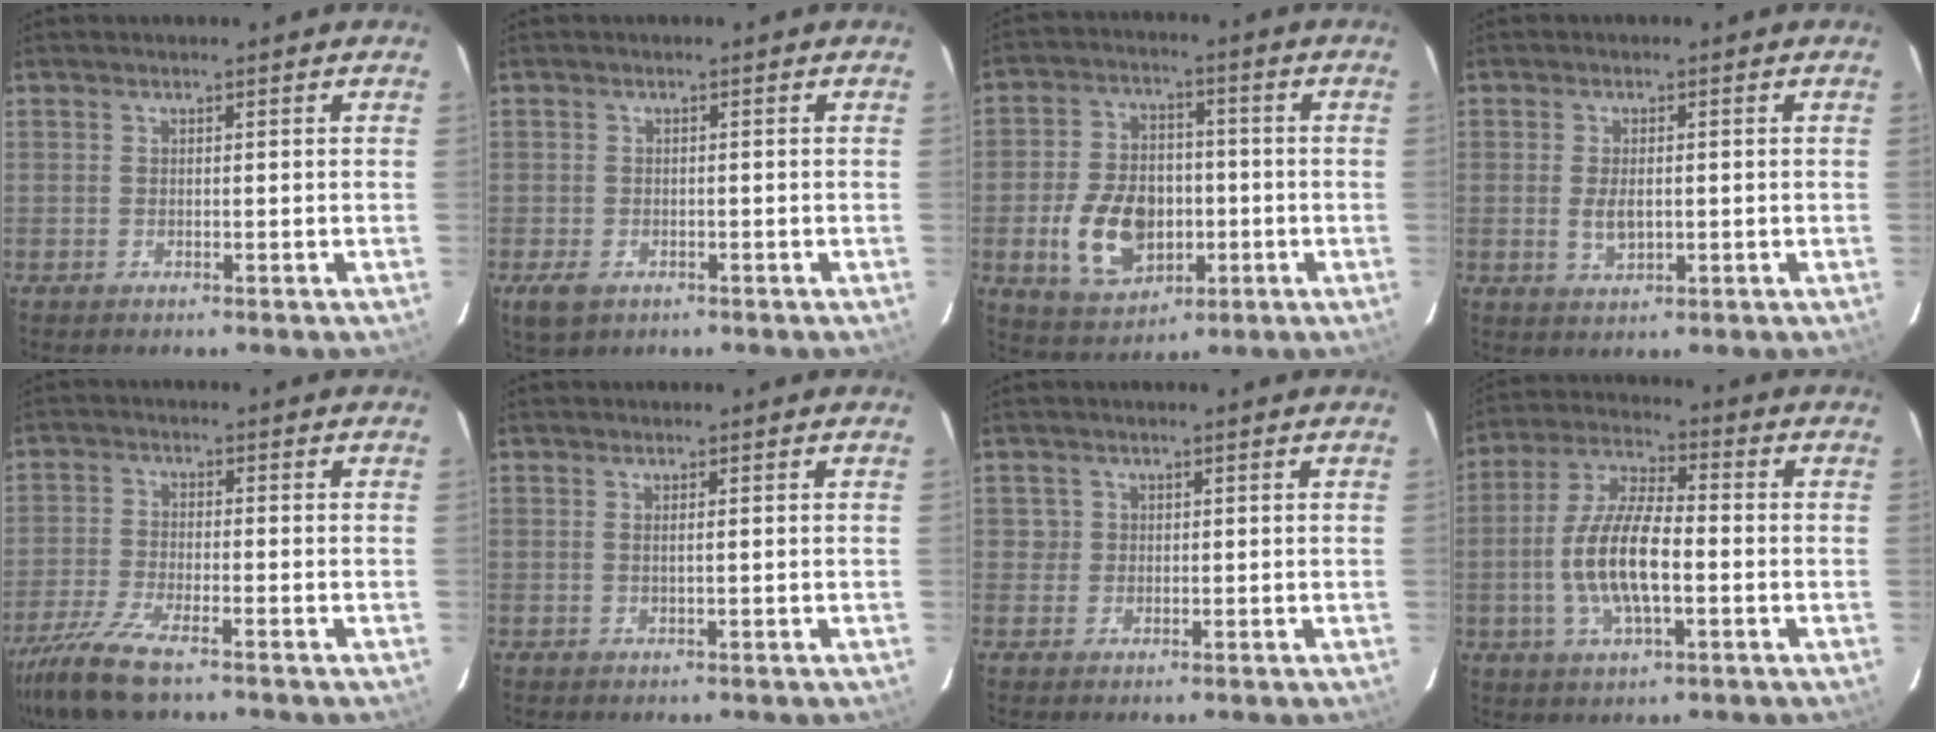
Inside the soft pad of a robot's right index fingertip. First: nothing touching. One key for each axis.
{"total": 4.0, "fx": -1.9, "fy": 2.9, "fz": 2.0, "tx": -0.043, "ty": -0.007, "tz": -0.027}
{"total": 13.8, "fx": -3.4, "fy": 9.4, "fz": 9.6, "tx": -0.207, "ty": 0.006, "tz": -0.042}
{"total": 3.8, "fx": -0.4, "fy": 2.1, "fz": 3.2, "tx": -0.061, "ty": -0.006, "tz": -0.003}
{"total": 10.8, "fx": -8.2, "fy": 2.1, "fz": 6.7, "tx": -0.161, "ty": -0.035, "tz": -0.159}
{"total": 0.9, "fx": 0.1, "fy": -0.3, "fz": 0.8, "tx": -0.016, "ty": 0.001, "tz": 0.001}
{"total": 1.6, "fx": 0.1, "fy": 1.6, "fz": 0.0, "tx": 0.006, "ty": 0.006, "tz": 0.002}
{"total": 12.7, "fx": -2.4, "fy": 4.5, "fz": 11.6, "tx": -0.238, "ty": 0.001, "tz": -0.046}